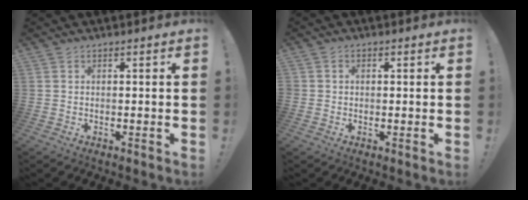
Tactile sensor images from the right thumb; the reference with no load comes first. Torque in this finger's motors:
{"motor_torque": [0.06, 0.07, -0.02, 0.00, -0.02]}